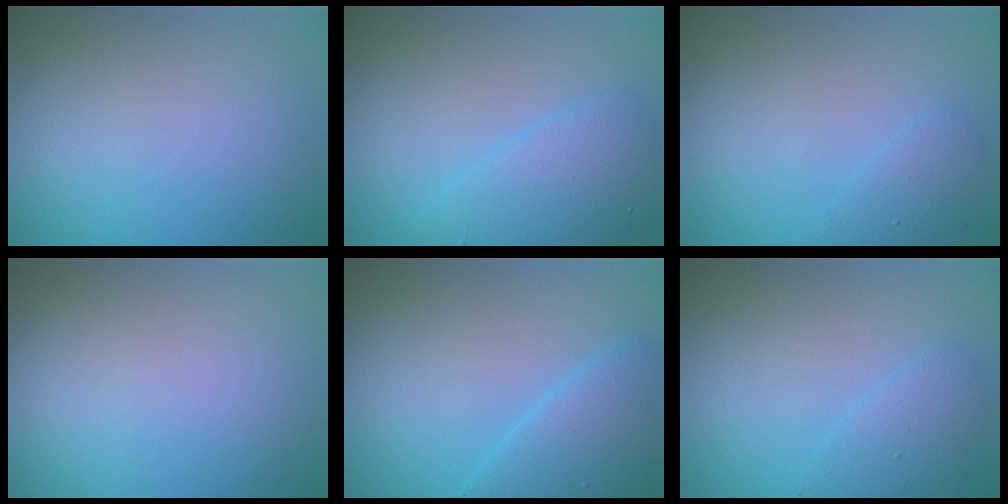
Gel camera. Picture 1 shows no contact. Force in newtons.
{"total": 3.4, "press": 3.4, "slide": 0.2}
{"total": 1.5, "press": 1.5, "slide": 0.1}
{"total": 0.0}
{"total": 4.5, "press": 4.5, "slide": 0.2}
{"total": 1.9, "press": 1.9, "slide": 0.2}